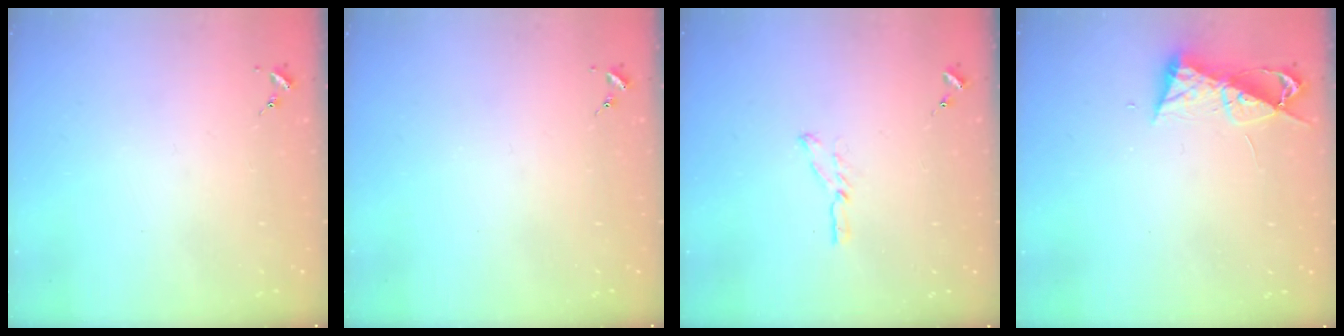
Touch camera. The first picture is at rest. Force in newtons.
{"total": 0.0}
{"total": 4.0, "press": 4.0, "slide": 0.5}
{"total": 8.3, "press": 8.2, "slide": 0.8}